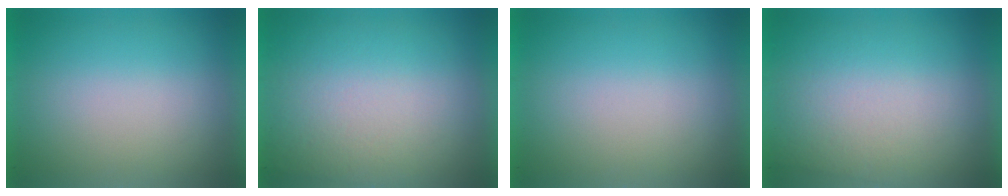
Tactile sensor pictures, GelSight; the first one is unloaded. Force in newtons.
{"total": 3.0}
{"total": 0.0}
{"total": 2.4}